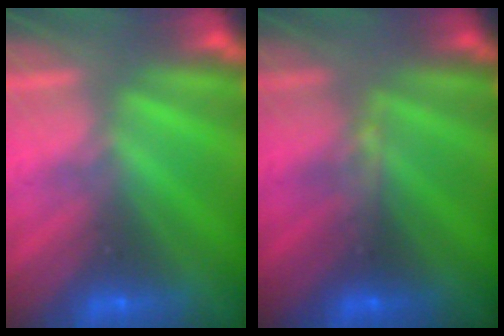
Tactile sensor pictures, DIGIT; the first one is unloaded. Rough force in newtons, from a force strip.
{"total": 2.9}